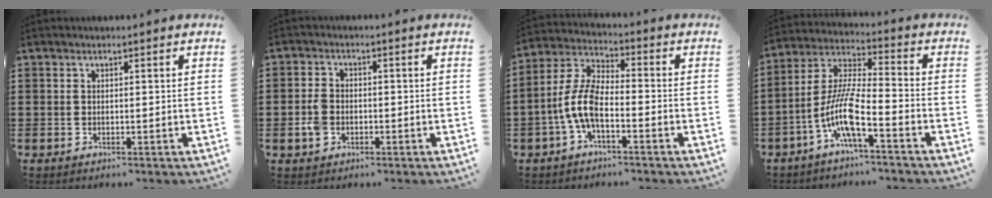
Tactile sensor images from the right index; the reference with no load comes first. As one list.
[{"total": 3.4, "force": [-1.0, 2.5, 2.1], "torque": [-0.054, -0.001, -0.021]}, {"total": 7.5, "force": [-2.9, 2.7, 6.4], "torque": [-0.160, -0.010, -0.060]}, {"total": 9.5, "force": [-5.2, 1.3, 7.9], "torque": [-0.183, -0.015, -0.103]}]